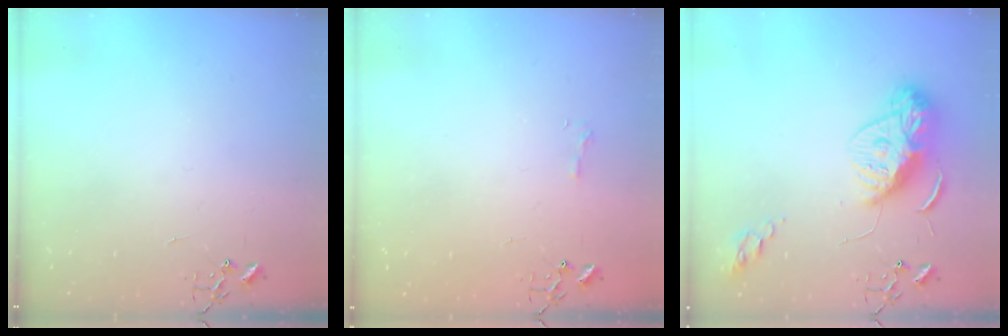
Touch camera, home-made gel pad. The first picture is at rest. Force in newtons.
{"total": 6.0, "press": 5.9, "slide": 0.7}
{"total": 12.1, "press": 12.1, "slide": 1.1}